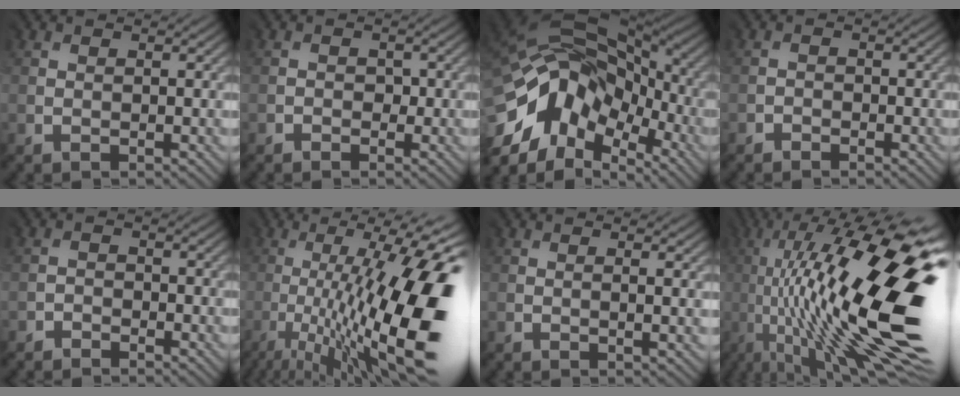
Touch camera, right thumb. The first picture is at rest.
{"total": 1.1, "force": [-0.6, 0.7, -0.5], "torque": [0.015, -0.001, -0.009]}
{"total": 14.8, "force": [-4.9, 9.7, 10.0], "torque": [-0.216, -0.001, -0.087]}
{"total": 1.3, "force": [-1.1, 0.3, -0.7], "torque": [0.012, 0.001, -0.023]}
{"total": 1.7, "force": [-1.5, 0.4, -0.7], "torque": [0.012, 0.001, -0.030]}
{"total": 18.0, "force": [-4.2, 4.9, 16.8], "torque": [-0.254, -0.008, -0.065]}
{"total": 1.4, "force": [0.3, 0.1, 1.3], "torque": [-0.025, 0.002, 0.004]}
{"total": 20.6, "force": [0.7, 6.9, 19.4], "torque": [-0.355, 0.016, 0.015]}